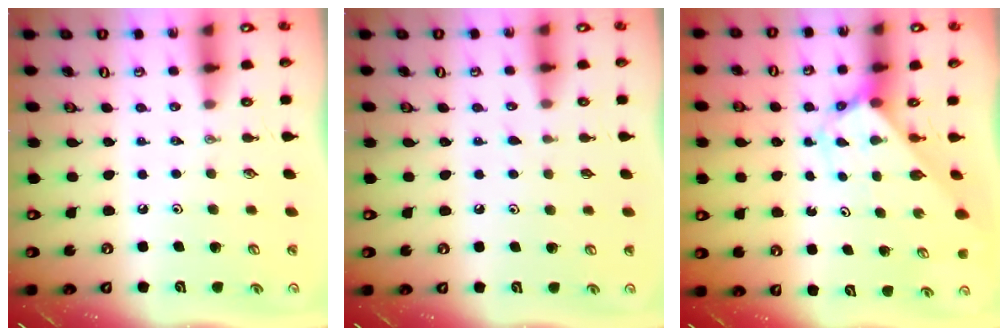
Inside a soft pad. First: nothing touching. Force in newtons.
{"total": 5.6, "press": 5.6, "slide": 0.5}
{"total": 2.7, "press": 2.7, "slide": 0.2}